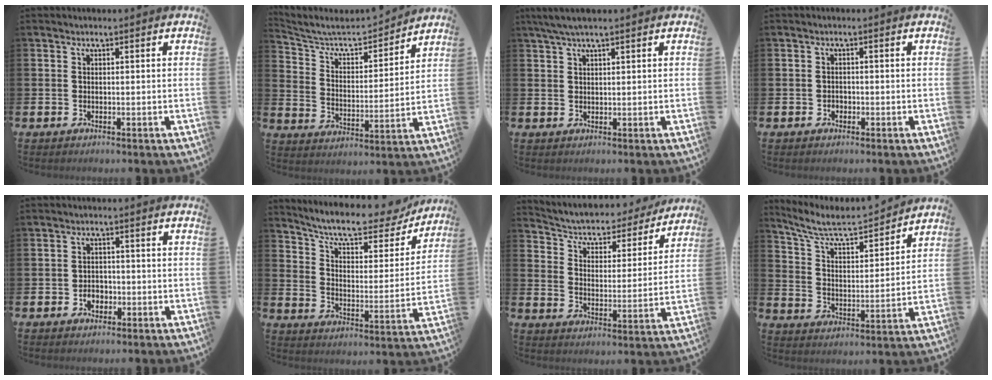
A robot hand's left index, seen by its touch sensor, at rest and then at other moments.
{"total": 5.9, "force": [5.3, 1.9, 1.8], "torque": [-0.072, -0.043, 0.083]}
{"total": 3.0, "force": [2.2, 0.4, 1.9], "torque": [-0.044, 0.003, 0.040]}
{"total": 1.0, "force": [-0.4, 0.9, 0.2], "torque": [-0.006, 0.004, -0.011]}
{"total": 2.3, "force": [-0.9, 1.8, 1.1], "torque": [-0.015, 0.000, -0.022]}
{"total": 9.6, "force": [8.5, 2.2, 3.8], "torque": [-0.096, -0.059, 0.142]}
{"total": 4.6, "force": [4.1, 1.7, 1.0], "torque": [-0.047, -0.037, 0.062]}
{"total": 7.2, "force": [6.6, 1.4, 2.6], "torque": [-0.087, -0.049, 0.111]}